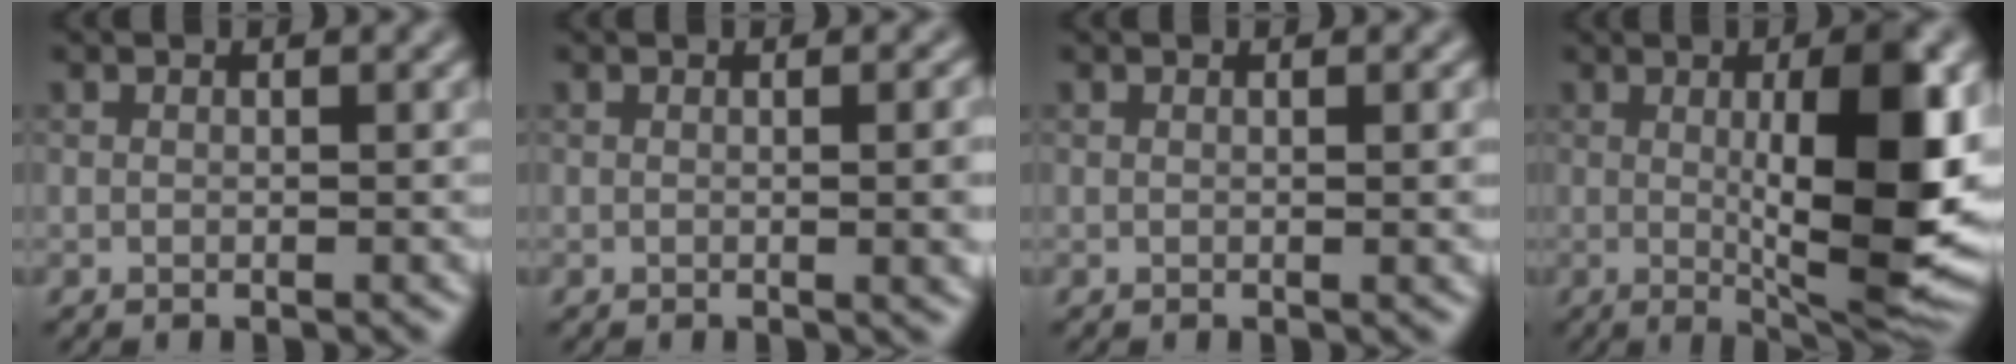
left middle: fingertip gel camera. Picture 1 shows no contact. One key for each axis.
{"total": 4.0, "fx": 0.2, "fy": 1.7, "fz": 3.7, "tx": -0.017, "ty": 0.019, "tz": 0.006}
{"total": 0.9, "fx": 0.2, "fy": 0.3, "fz": 0.9, "tx": -0.008, "ty": 0.003, "tz": 0.001}
{"total": 10.8, "fx": 0.4, "fy": 2.4, "fz": 10.5, "tx": -0.145, "ty": -0.007, "tz": 0.024}